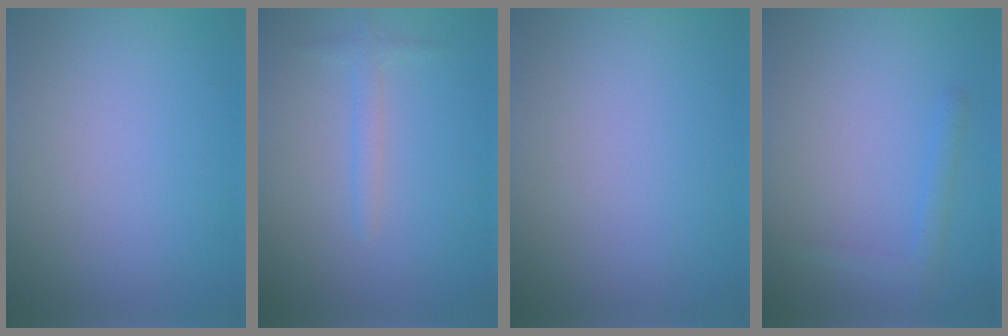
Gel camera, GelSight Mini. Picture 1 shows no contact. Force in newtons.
{"total": 1.4, "press": 1.4, "slide": 0.0}
{"total": 0.0}
{"total": 1.5, "press": 1.5, "slide": 0.1}